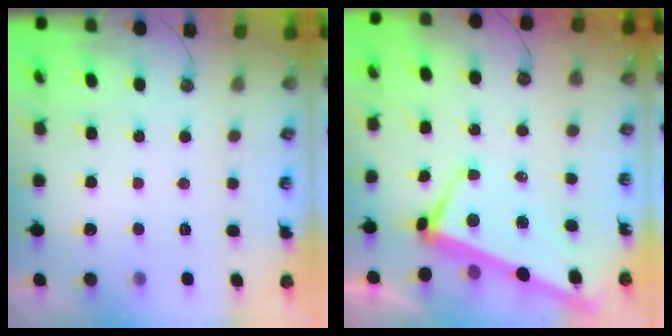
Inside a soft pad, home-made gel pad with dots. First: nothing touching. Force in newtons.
{"total": 1.7, "press": 1.4, "slide": 0.9}